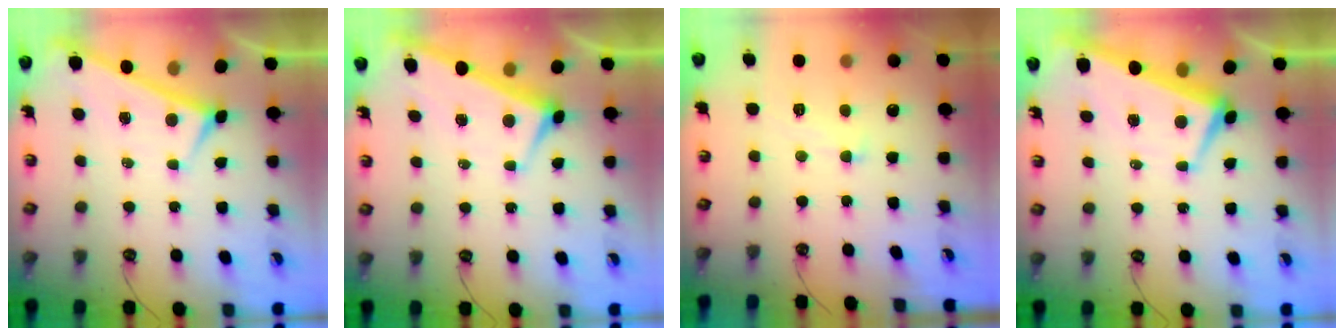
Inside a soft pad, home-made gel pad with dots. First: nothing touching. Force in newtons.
{"total": 2.9, "press": 2.8, "slide": 0.9}
{"total": 1.7, "press": 1.7, "slide": 0.5}
{"total": 1.9, "press": 1.5, "slide": 1.2}